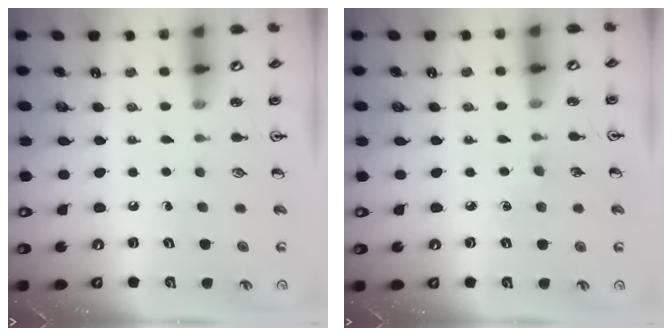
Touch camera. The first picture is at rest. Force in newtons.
{"total": 2.7, "press": 2.7, "slide": 0.4}